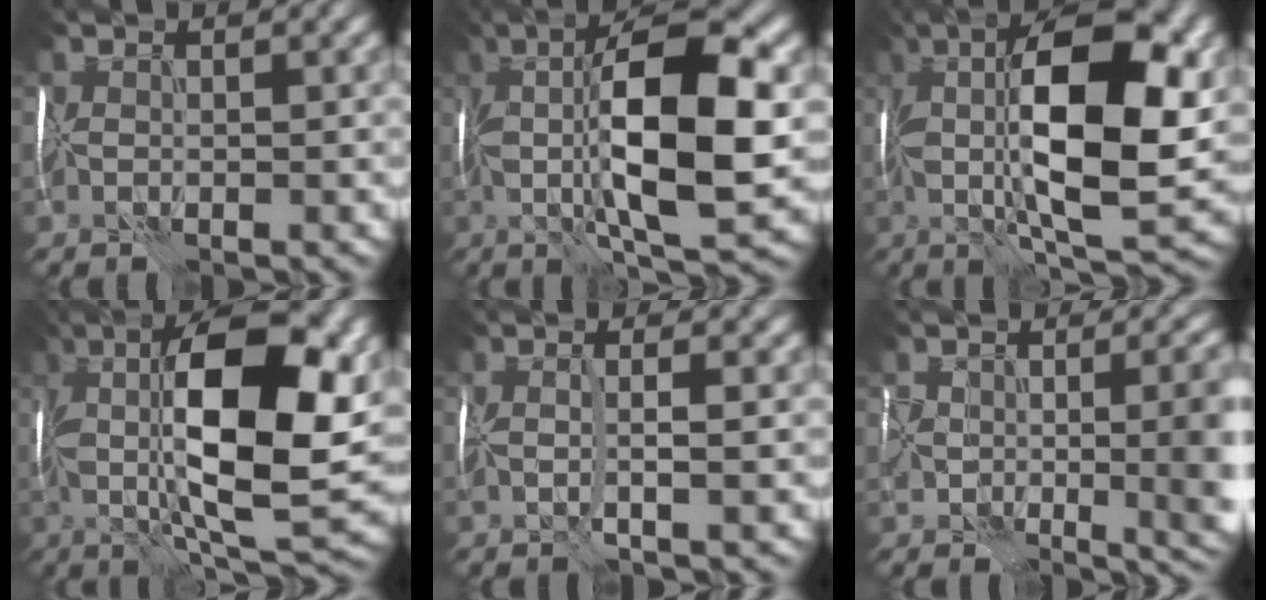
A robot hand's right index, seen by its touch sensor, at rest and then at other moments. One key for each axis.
{"total": 12.1, "fx": 1.3, "fy": 3.4, "fz": 11.5, "tx": -0.204, "ty": -0.001, "tz": 0.021}
{"total": 12.9, "fx": 2.3, "fy": 4.1, "fz": 12.0, "tx": -0.205, "ty": -0.001, "tz": 0.039}
{"total": 14.2, "fx": 2.8, "fy": 4.6, "fz": 13.2, "tx": -0.222, "ty": 0.000, "tz": 0.045}
{"total": 1.3, "fx": 0.6, "fy": -0.4, "fz": 1.0, "tx": -0.017, "ty": 0.002, "tz": 0.004}
{"total": 11.0, "fx": -1.2, "fy": 6.1, "fz": 9.0, "tx": -0.108, "ty": -0.038, "tz": 0.023}